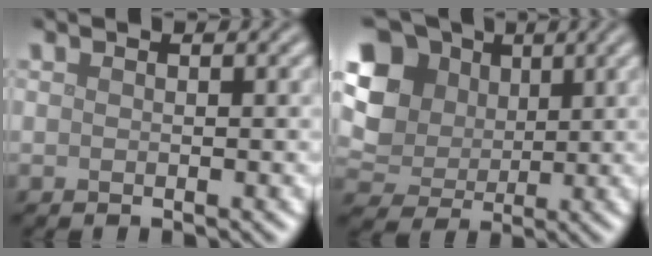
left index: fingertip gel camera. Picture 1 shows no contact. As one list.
[{"total": 9.1, "force": [3.1, 7.2, 4.6], "torque": [-0.116, 0.025, 0.041]}]